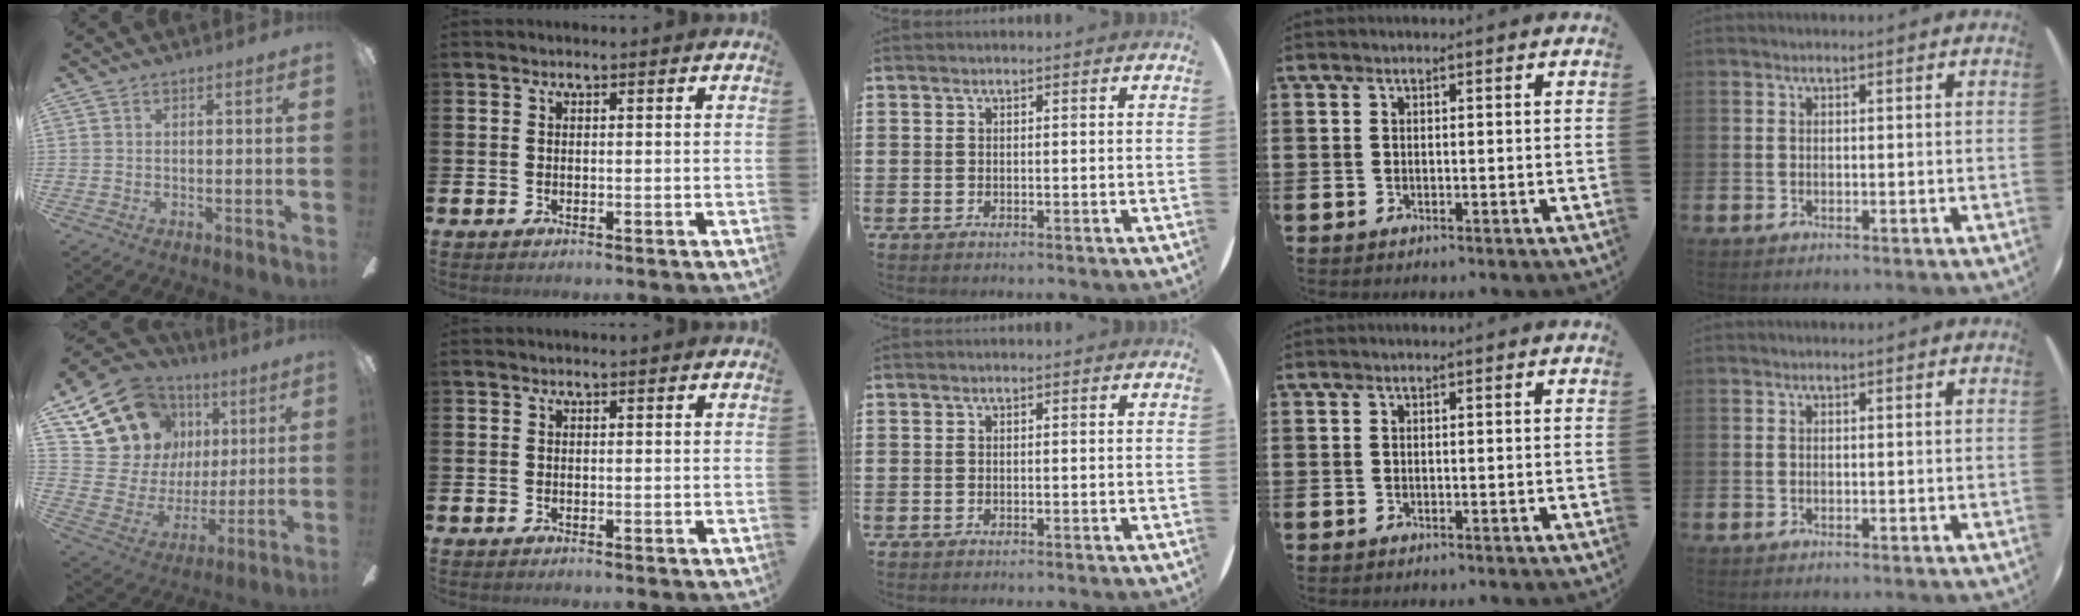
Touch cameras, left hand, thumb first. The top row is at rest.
{"thumb": {"total": 17.3, "force": [9.2, 13.7, 5.2], "torque": [-0.112, -0.048, 0.193]}}